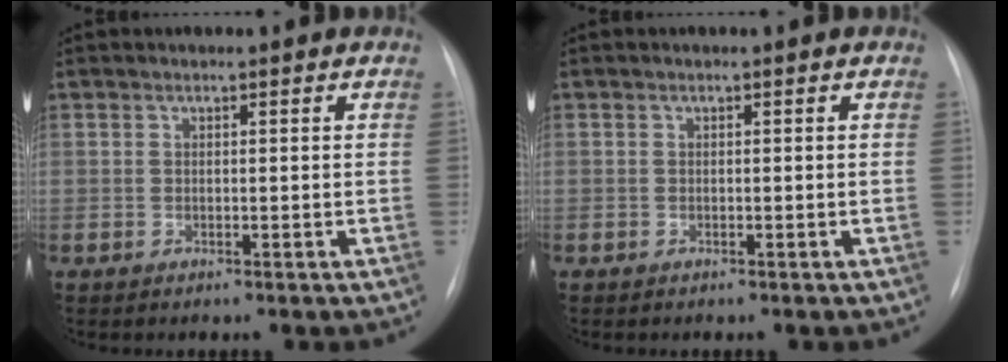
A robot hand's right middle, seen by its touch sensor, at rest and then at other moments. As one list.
[{"total": 0.0}]